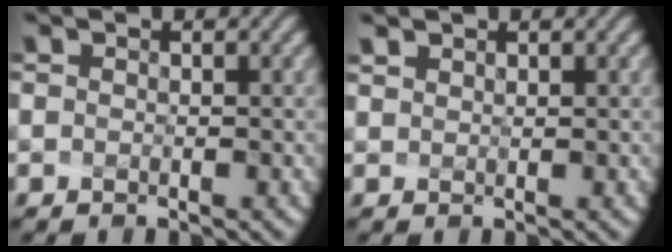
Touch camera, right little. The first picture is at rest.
{"total": 0.8, "force": [0.8, 0.3, 0.1], "torque": [-0.008, 0.012, 0.015]}